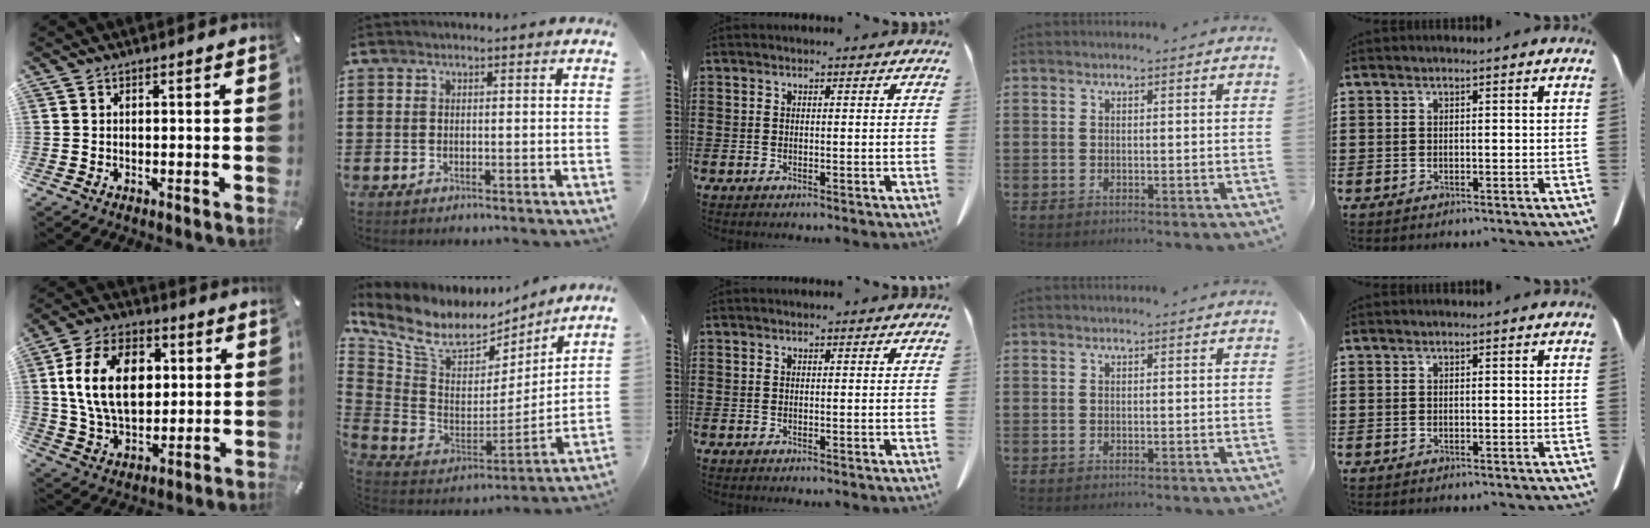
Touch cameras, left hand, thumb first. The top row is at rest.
{"thumb": {"total": 16.2, "force": [3.0, 11.1, 11.4], "torque": [-0.223, 0.010, 0.051]}, "index": {"total": 8.7, "force": [5.8, 4.6, 4.5], "torque": [-0.122, -0.038, 0.104]}}